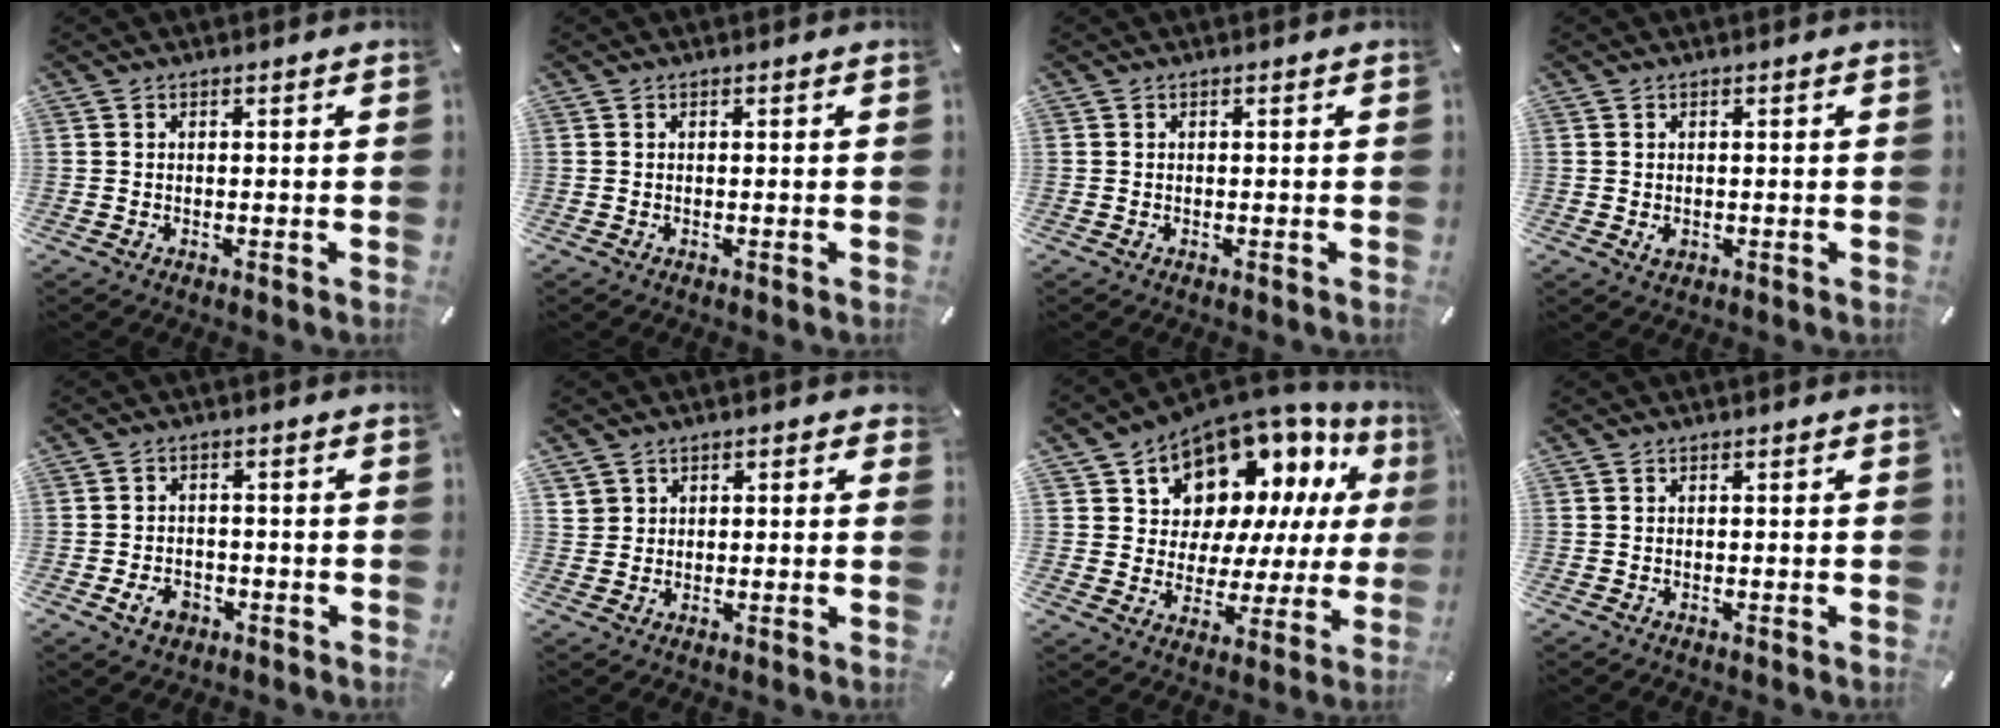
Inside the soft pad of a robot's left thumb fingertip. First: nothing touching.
{"total": 0.0}
{"total": 0.0}
{"total": 1.3, "force": [0.0, 1.1, 0.7], "torque": [-0.006, 0.001, -0.003]}
{"total": 4.7, "force": [-2.0, 3.6, 2.3], "torque": [-0.042, 0.001, -0.039]}
{"total": 3.6, "force": [1.7, 3.1, -0.2], "torque": [0.007, -0.004, 0.029]}
{"total": 13.3, "force": [10.3, 7.8, 3.2], "torque": [-0.064, -0.100, 0.186]}
{"total": 0.0}